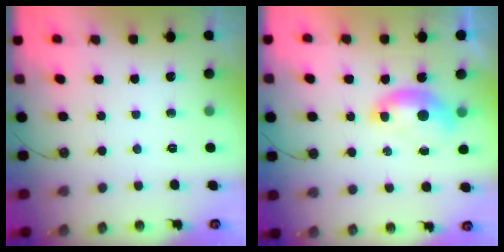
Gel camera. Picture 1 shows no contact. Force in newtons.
{"total": 1.5, "press": 1.3, "slide": 0.7}